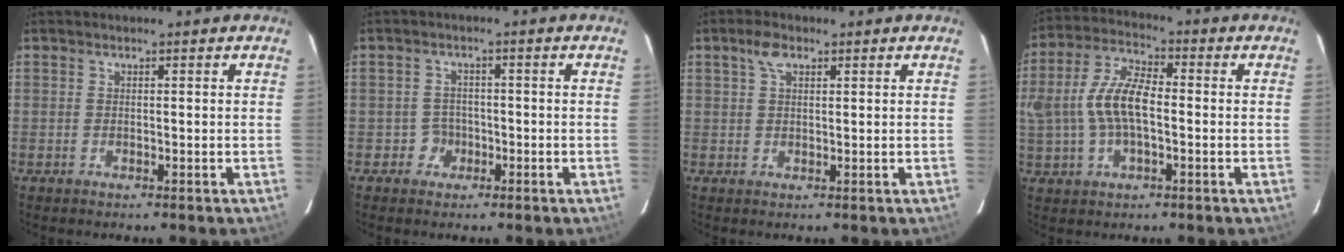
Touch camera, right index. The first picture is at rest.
{"total": 2.8, "force": [-1.3, 2.5, -0.2], "torque": [0.005, 0.014, -0.021]}
{"total": 3.2, "force": [1.7, 1.6, 2.2], "torque": [-0.042, 0.010, 0.030]}
{"total": 11.7, "force": [-0.8, 5.8, 10.1], "torque": [-0.210, 0.014, -0.012]}